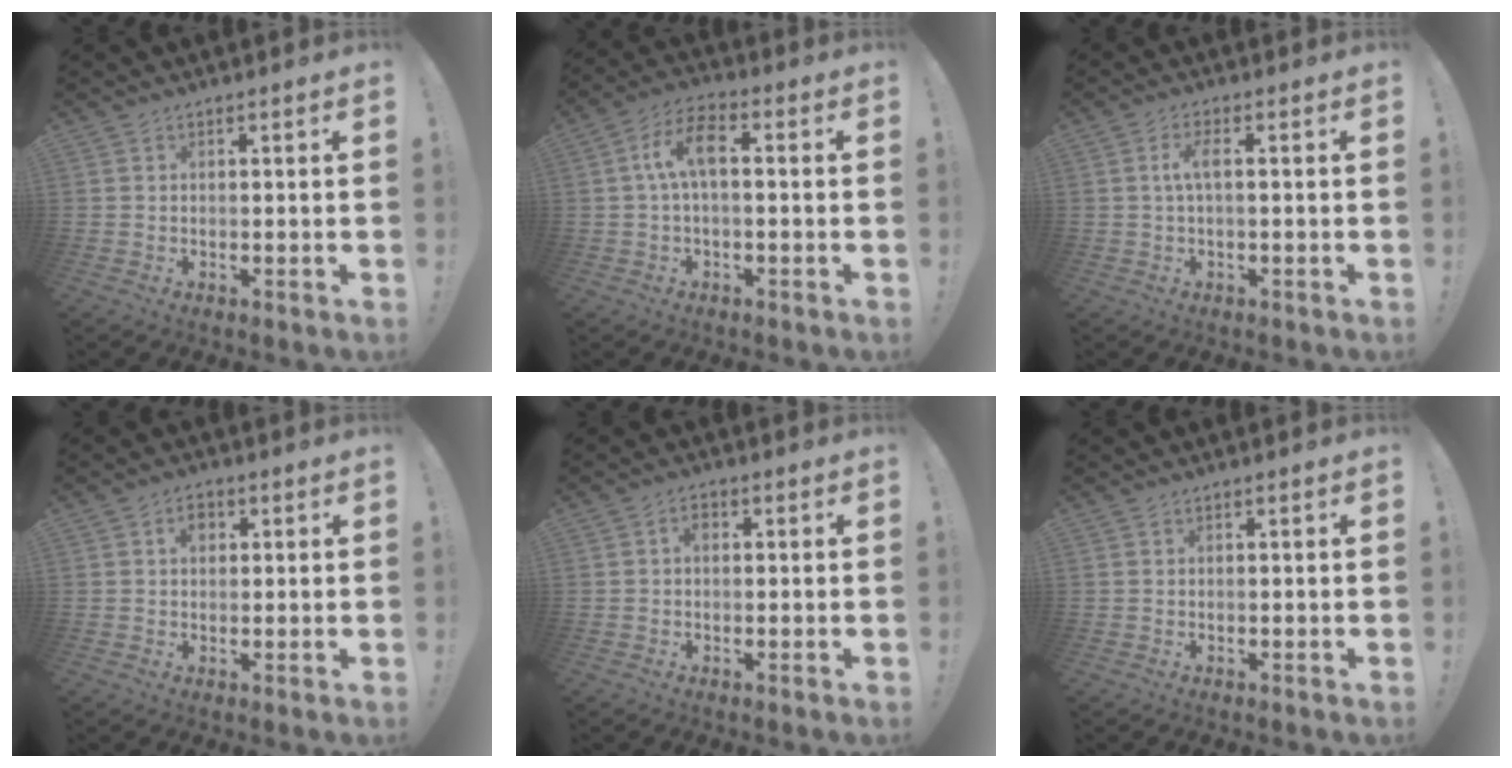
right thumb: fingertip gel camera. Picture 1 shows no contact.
{"total": 9.0, "force": [0.7, 4.1, 8.0], "torque": [-0.158, 0.015, 0.014]}
{"total": 4.5, "force": [0.2, 1.2, 4.3], "torque": [-0.089, 0.007, -0.002]}
{"total": 3.7, "force": [1.2, 2.8, 2.1], "torque": [-0.025, 0.002, 0.017]}
{"total": 2.4, "force": [0.1, 1.7, 1.7], "torque": [-0.027, 0.007, -0.001]}
{"total": 0.0}